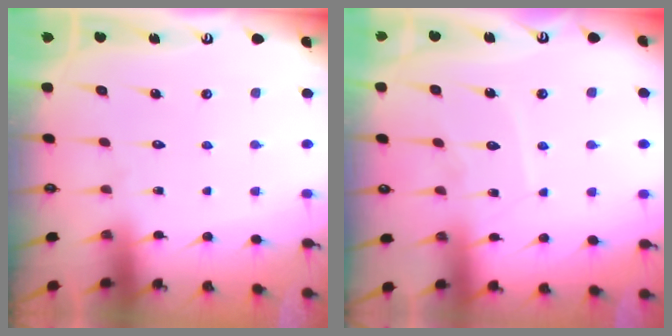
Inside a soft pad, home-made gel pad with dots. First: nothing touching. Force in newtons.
{"total": 7.7, "press": 7.7, "slide": 0.6}